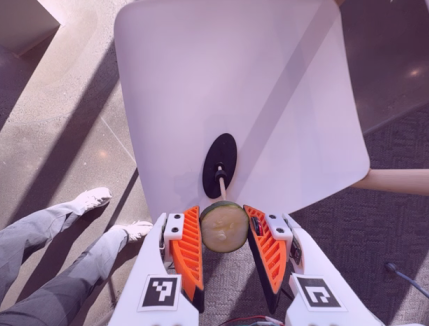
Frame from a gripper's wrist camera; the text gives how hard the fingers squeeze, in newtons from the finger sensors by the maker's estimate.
{"total": 8.9, "left": 8.9, "right": 8.9}